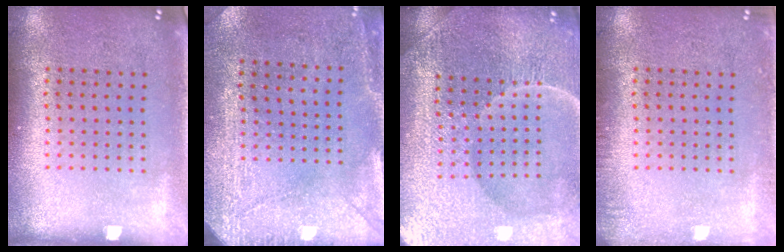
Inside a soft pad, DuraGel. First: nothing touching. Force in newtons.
{"total": 3.0, "press": 2.6, "slide": 1.4}
{"total": 5.6, "press": 5.2, "slide": 2.1}
{"total": 1.2, "press": 1.1, "slide": 0.2}